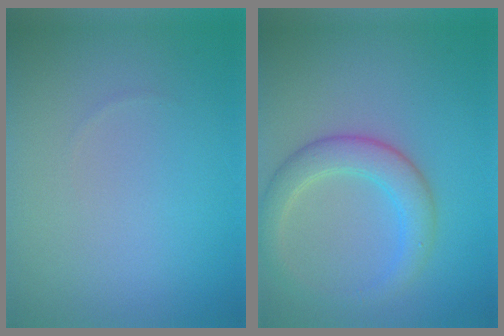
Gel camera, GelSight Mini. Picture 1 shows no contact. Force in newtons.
{"total": 3.8, "press": 3.8, "slide": 0.2}